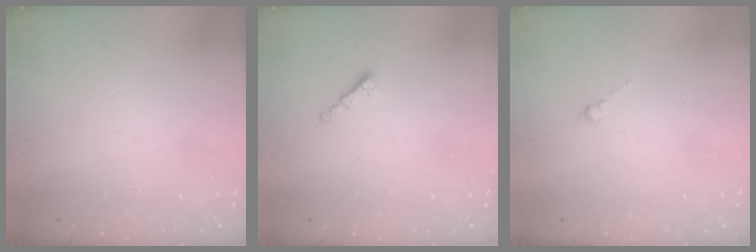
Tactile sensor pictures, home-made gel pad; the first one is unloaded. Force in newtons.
{"total": 1.2, "press": 1.1, "slide": 0.5}
{"total": 0.5, "press": 0.3, "slide": 0.4}